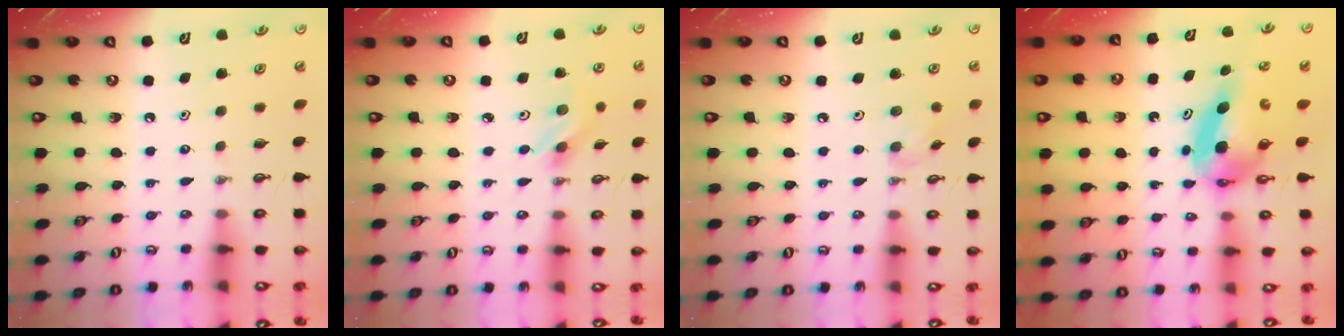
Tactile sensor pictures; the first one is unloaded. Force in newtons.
{"total": 3.6, "press": 3.5, "slide": 1.0}
{"total": 5.2, "press": 5.0, "slide": 1.2}
{"total": 6.0, "press": 5.9, "slide": 0.4}